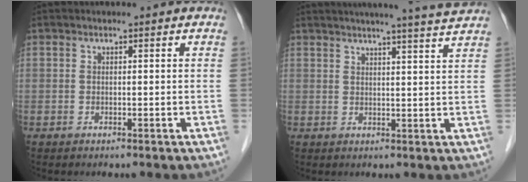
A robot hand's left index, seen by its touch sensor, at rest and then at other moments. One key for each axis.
{"total": 11.4, "fx": 10.2, "fy": -1.6, "fz": 4.7, "tx": -0.072, "ty": -0.012, "tz": 0.119}